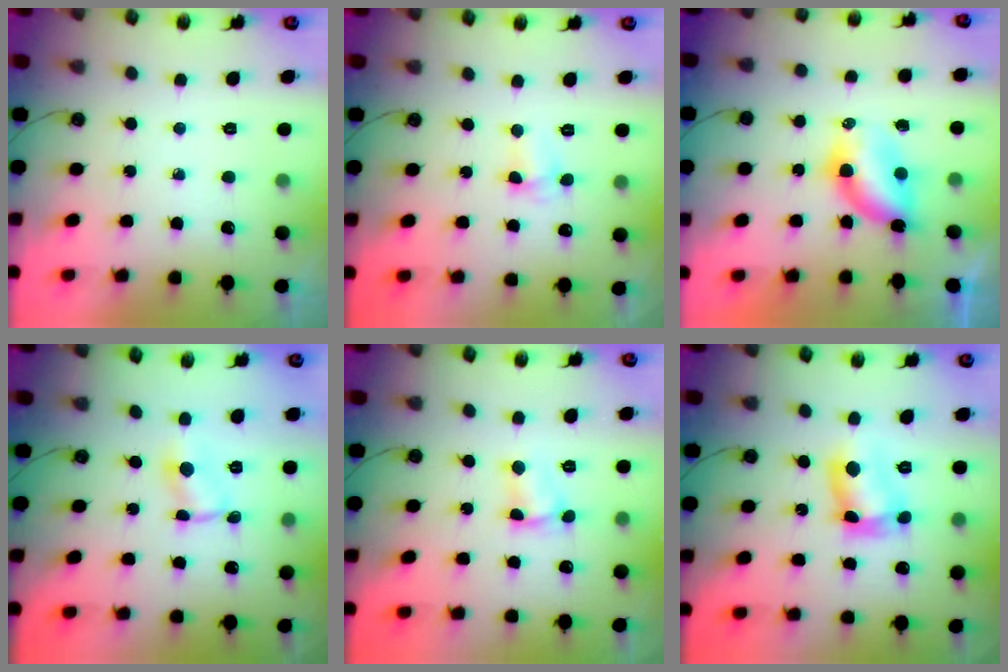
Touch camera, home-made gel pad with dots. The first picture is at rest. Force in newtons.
{"total": 3.0, "press": 2.9, "slide": 0.6}
{"total": 5.8, "press": 5.8, "slide": 0.4}
{"total": 1.5, "press": 1.5, "slide": 0.1}
{"total": 3.2, "press": 3.2, "slide": 0.4}
{"total": 11.8, "press": 11.8, "slide": 0.9}